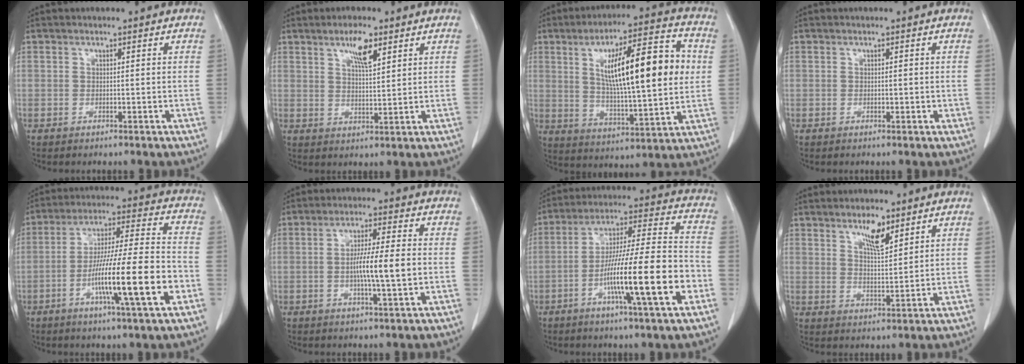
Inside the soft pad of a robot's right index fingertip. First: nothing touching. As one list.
[{"total": 5.1, "force": [3.0, 1.1, 4.0], "torque": [-0.073, 0.001, 0.053]}, {"total": 18.9, "force": [3.7, 3.1, 18.3], "torque": [-0.296, 0.015, 0.059]}, {"total": 0.9, "force": [0.1, 0.6, 0.6], "torque": [-0.003, 0.001, 0.004]}, {"total": 16.3, "force": [-5.3, 0.3, 15.4], "torque": [-0.265, -0.007, -0.089]}, {"total": 7.5, "force": [-1.0, 0.0, 7.5], "torque": [-0.133, -0.001, -0.018]}, {"total": 18.0, "force": [-5.9, 0.6, 16.9], "torque": [-0.282, -0.002, -0.097]}, {"total": 4.9, "force": [3.4, 1.2, 3.3], "torque": [-0.063, -0.003, 0.062]}]